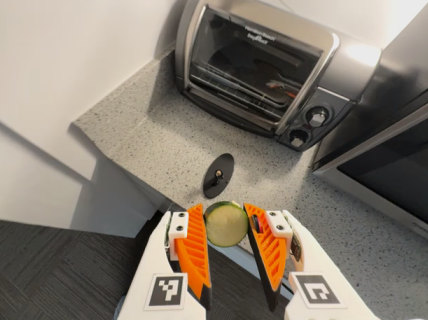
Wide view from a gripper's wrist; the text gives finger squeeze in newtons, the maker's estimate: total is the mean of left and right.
{"total": 9.2, "left": 8.7, "right": 9.7}